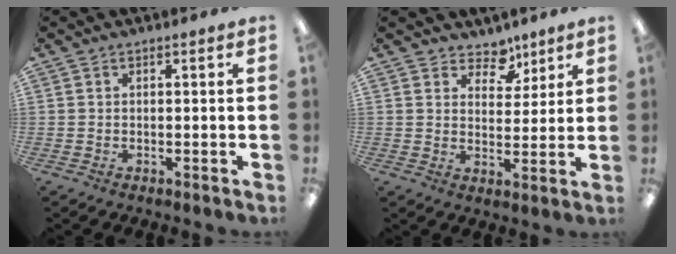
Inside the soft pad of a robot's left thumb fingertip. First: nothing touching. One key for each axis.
{"total": 6.4, "fx": 4.8, "fy": 4.0, "fz": 1.4, "tx": -0.009, "ty": -0.034, "tz": 0.083}